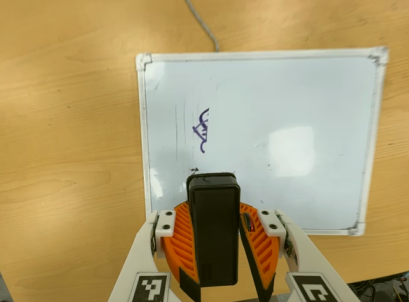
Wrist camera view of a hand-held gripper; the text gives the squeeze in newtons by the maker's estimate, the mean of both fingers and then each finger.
{"total": 9.0, "left": 9.3, "right": 8.7}